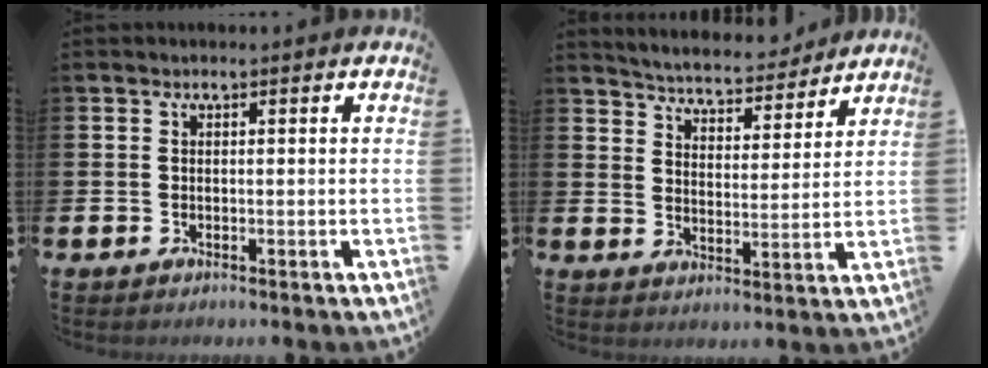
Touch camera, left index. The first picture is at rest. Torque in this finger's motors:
{"motor_torque": [1.07, -1.07, 0.12, 0.10]}